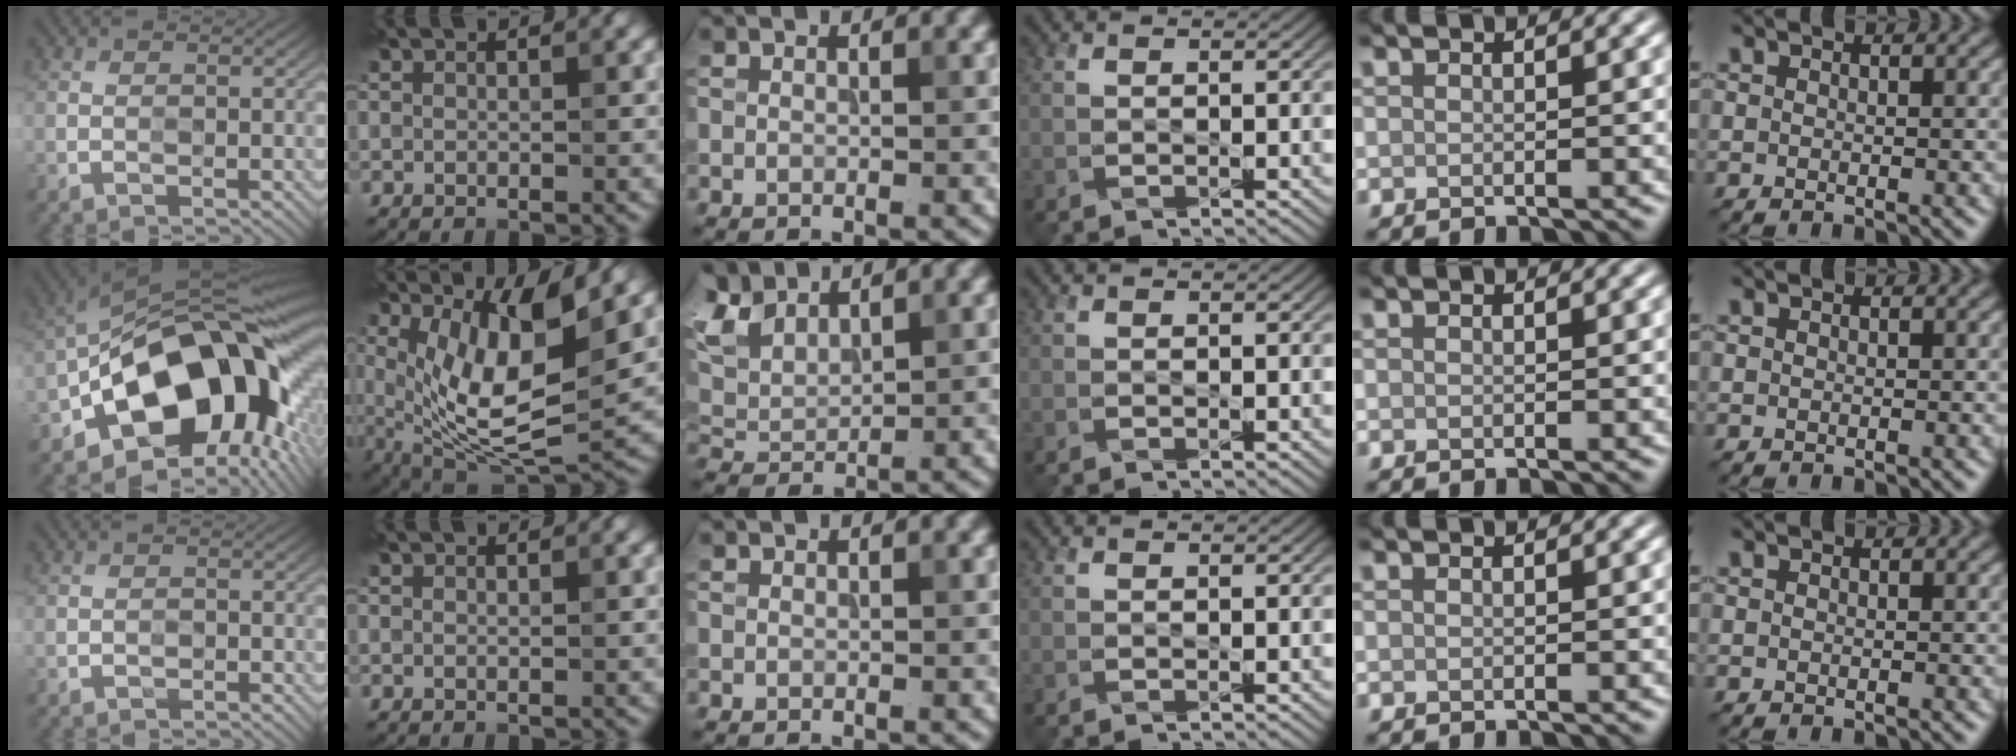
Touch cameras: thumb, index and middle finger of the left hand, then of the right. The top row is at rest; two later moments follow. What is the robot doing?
{"motion": "press", "object": "stopwatch"}